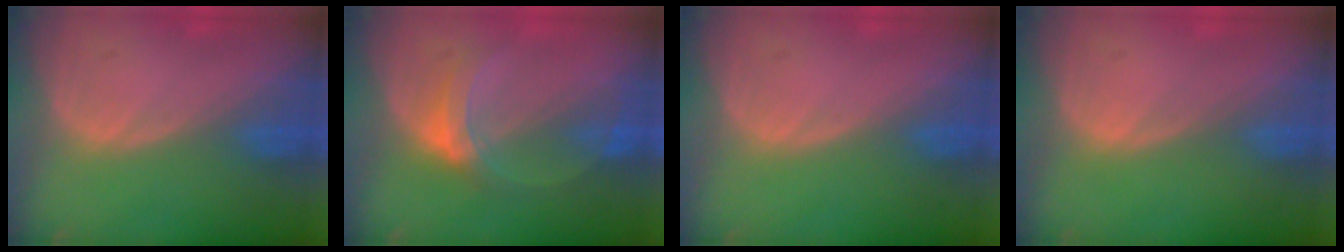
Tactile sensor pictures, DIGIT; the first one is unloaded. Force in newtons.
{"total": 5.3, "press": 5.0, "slide": 1.8}
{"total": 0.0}
{"total": 0.0}